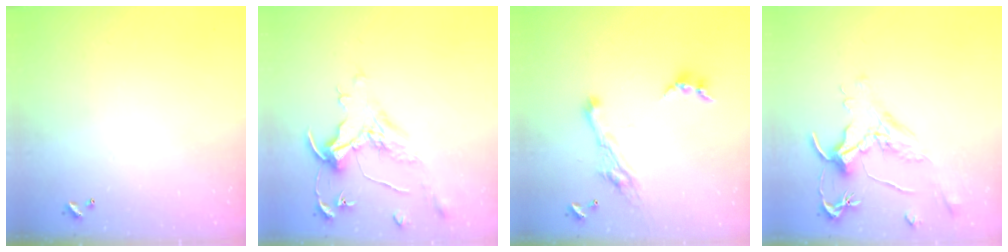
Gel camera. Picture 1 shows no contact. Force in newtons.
{"total": 1.6, "press": 1.4, "slide": 0.7}
{"total": 6.4, "press": 6.4, "slide": 0.8}
{"total": 1.6, "press": 1.5, "slide": 0.7}